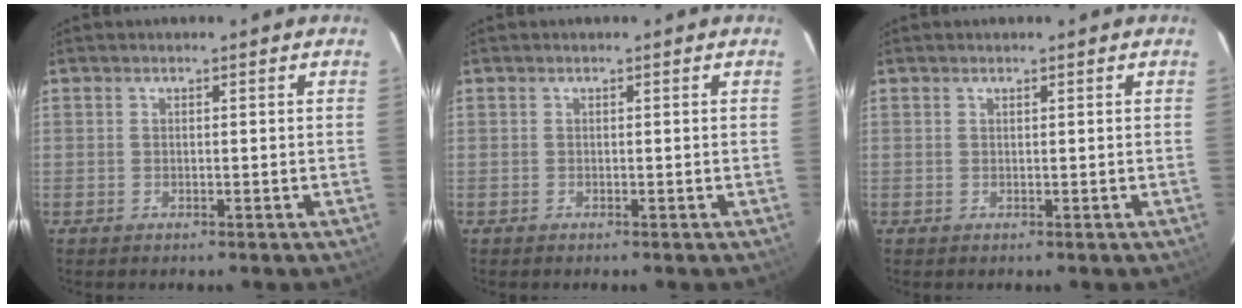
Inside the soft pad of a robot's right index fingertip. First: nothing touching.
{"total": 0.0}
{"total": 0.0}